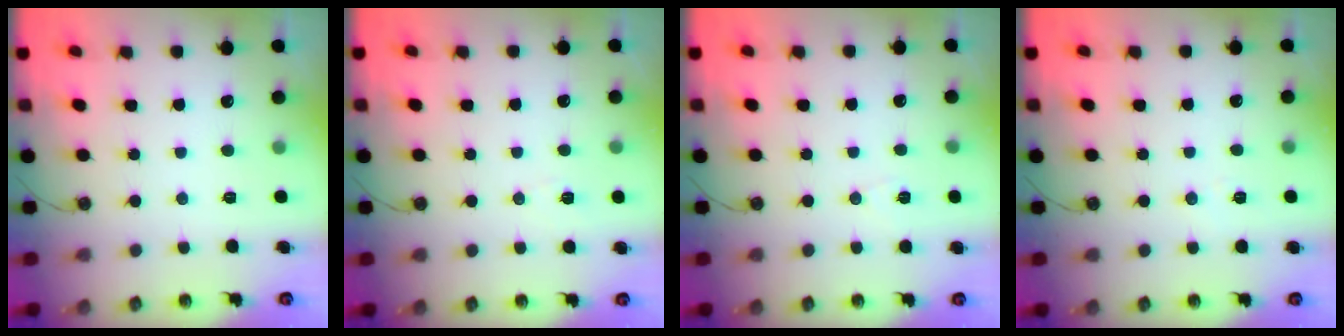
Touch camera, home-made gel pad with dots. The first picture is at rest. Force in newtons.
{"total": 3.7, "press": 3.6, "slide": 0.9}
{"total": 5.7, "press": 5.1, "slide": 2.5}
{"total": 4.4, "press": 4.2, "slide": 1.2}